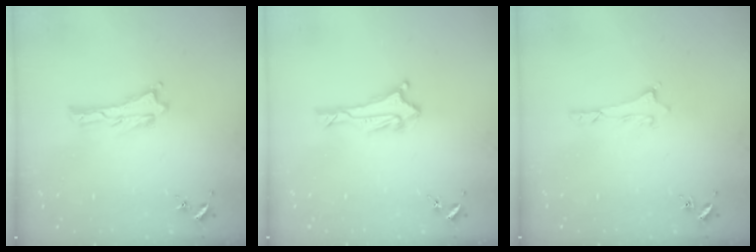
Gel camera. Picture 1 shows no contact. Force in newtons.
{"total": 2.0, "press": 1.8, "slide": 0.8}
{"total": 0.6, "press": 0.5, "slide": 0.2}